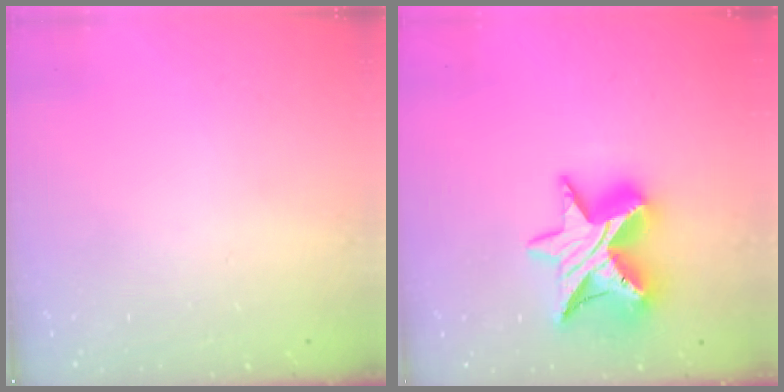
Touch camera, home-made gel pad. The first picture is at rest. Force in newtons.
{"total": 16.2, "press": 16.2, "slide": 1.1}